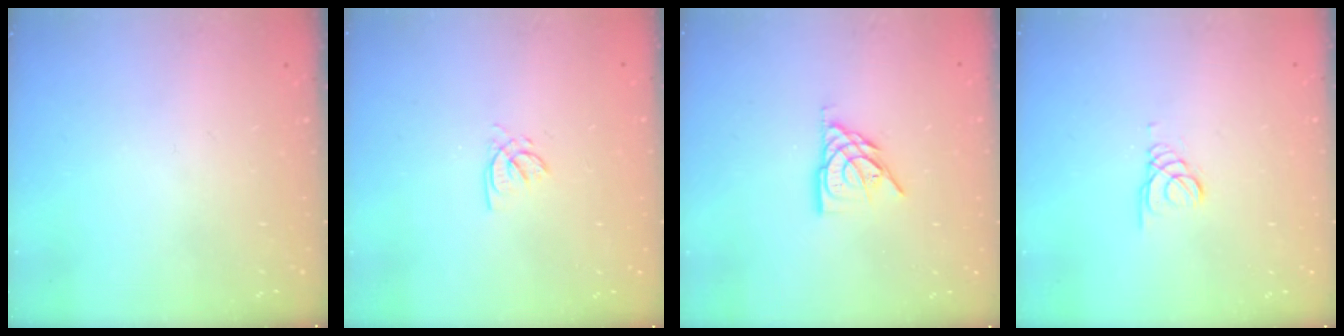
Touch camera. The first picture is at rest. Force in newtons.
{"total": 2.0, "press": 2.0, "slide": 0.4}
{"total": 8.3, "press": 8.3, "slide": 0.6}
{"total": 1.1, "press": 1.0, "slide": 0.1}